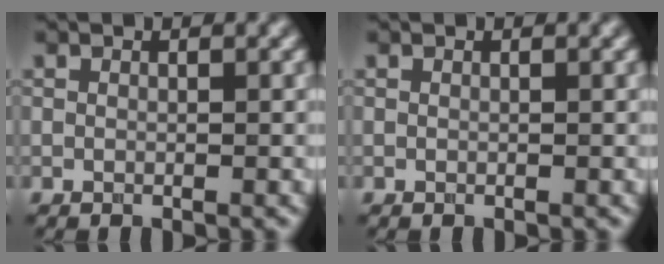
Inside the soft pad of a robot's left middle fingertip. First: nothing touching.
{"total": 0.0}